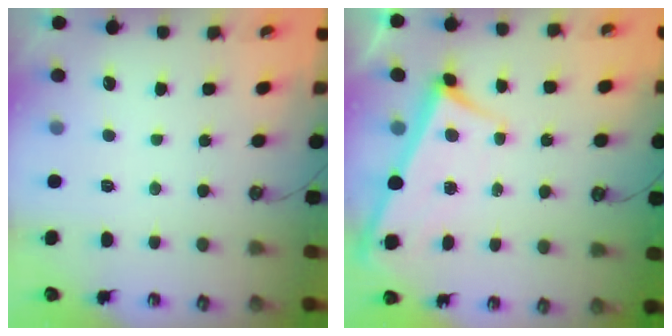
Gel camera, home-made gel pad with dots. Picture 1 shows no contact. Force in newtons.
{"total": 2.5, "press": 2.5, "slide": 0.2}